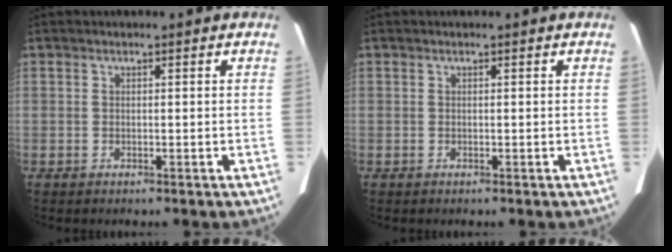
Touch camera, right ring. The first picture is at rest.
{"total": 0.0}